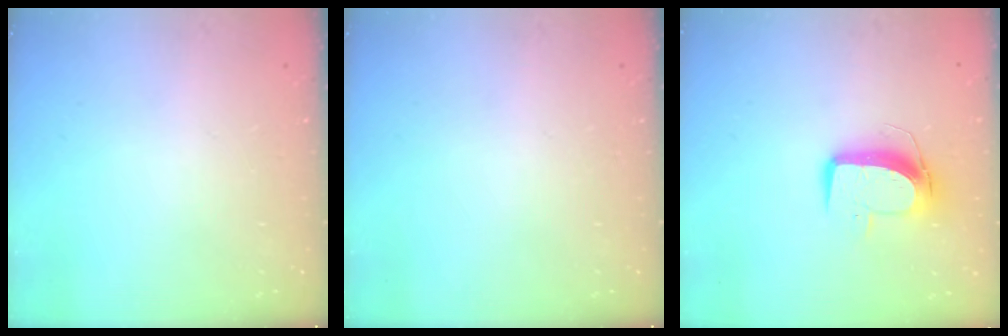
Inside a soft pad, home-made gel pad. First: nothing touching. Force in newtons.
{"total": 0.0}
{"total": 10.3, "press": 10.3, "slide": 0.8}